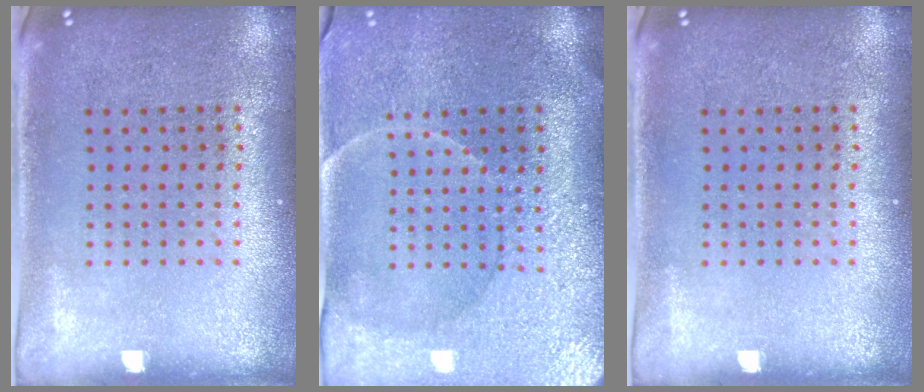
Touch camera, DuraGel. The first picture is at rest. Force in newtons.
{"total": 3.7, "press": 3.4, "slide": 1.4}
{"total": 0.0}